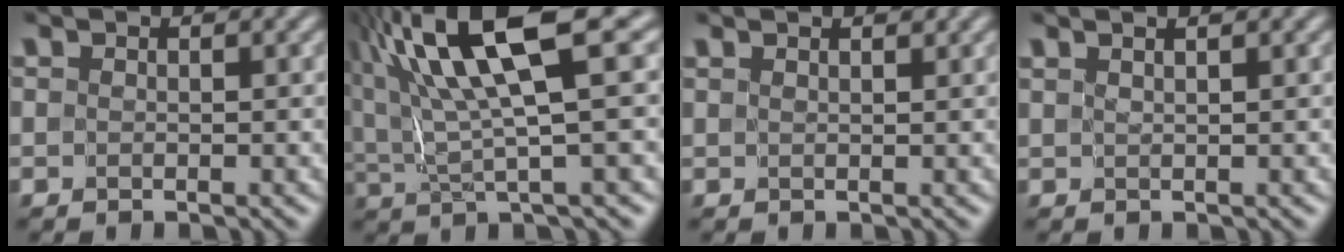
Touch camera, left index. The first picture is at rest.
{"total": 12.0, "force": [5.6, 2.2, 10.3], "torque": [-0.188, 0.021, 0.102]}
{"total": 1.5, "force": [1.4, 0.3, 0.7], "torque": [-0.002, -0.004, 0.011]}
{"total": 2.7, "force": [2.0, 1.0, 1.6], "torque": [-0.012, 0.020, 0.001]}